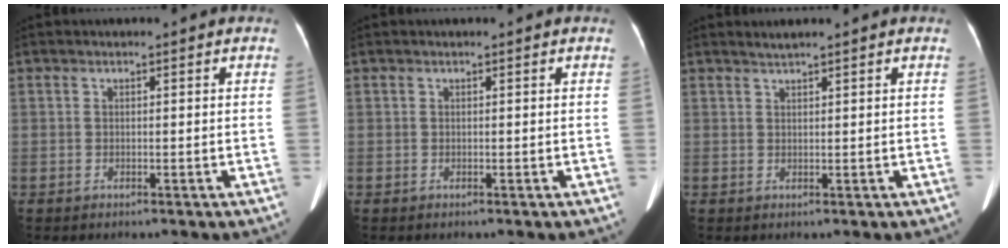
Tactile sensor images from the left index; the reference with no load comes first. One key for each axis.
{"total": 0.0}
{"total": 1.2, "fx": 1.1, "fy": -0.3, "fz": 0.4, "tx": -0.014, "ty": 0.004, "tz": 0.026}